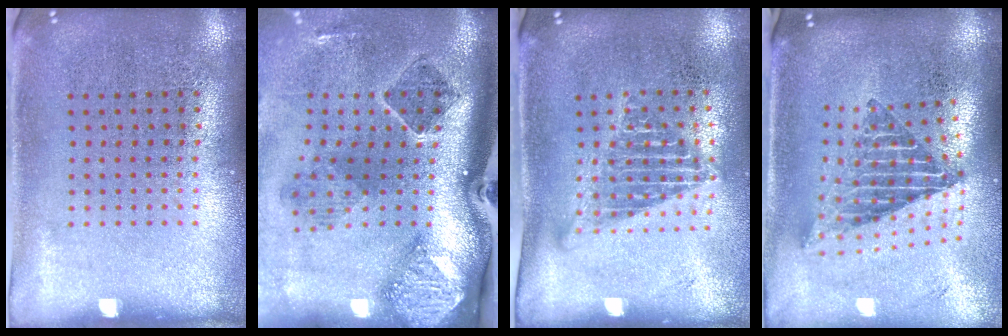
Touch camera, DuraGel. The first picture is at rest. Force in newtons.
{"total": 3.1, "press": 2.0, "slide": 2.3}
{"total": 1.4, "press": 1.2, "slide": 0.8}
{"total": 2.3, "press": 1.6, "slide": 1.6}